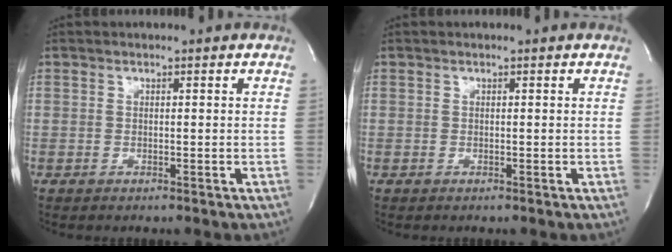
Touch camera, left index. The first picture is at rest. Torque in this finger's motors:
{"motor_torque": [-0.03, 0.03, 0.00, 0.00]}